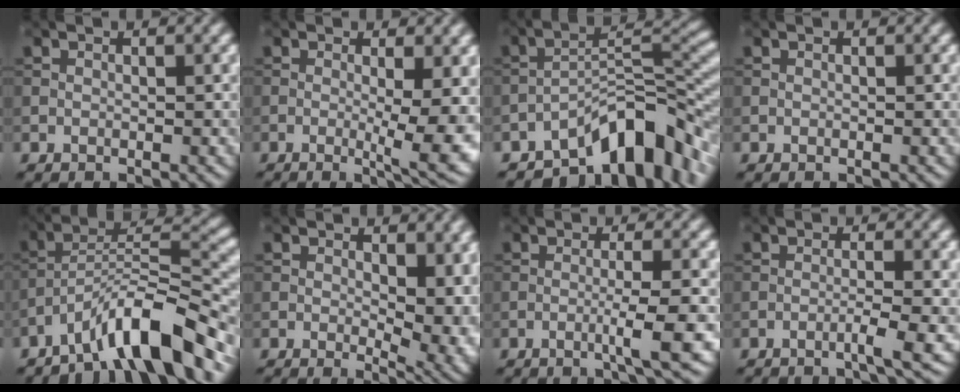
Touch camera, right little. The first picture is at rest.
{"total": 6.5, "force": [-0.7, 1.4, 6.3], "torque": [-0.088, -0.016, -0.007]}
{"total": 10.1, "force": [-6.7, 3.7, 6.5], "torque": [-0.078, 0.011, -0.124]}
{"total": 0.0}
{"total": 9.5, "force": [-6.9, 2.0, 6.2], "torque": [-0.091, 0.016, -0.125]}
{"total": 6.6, "force": [-0.1, 3.5, 5.7], "torque": [-0.076, -0.012, 0.002]}
{"total": 3.9, "force": [-1.3, 0.3, 3.6], "torque": [-0.050, 0.008, -0.036]}
{"total": 2.4, "force": [-1.2, 0.2, 2.1], "torque": [-0.024, 0.005, -0.034]}